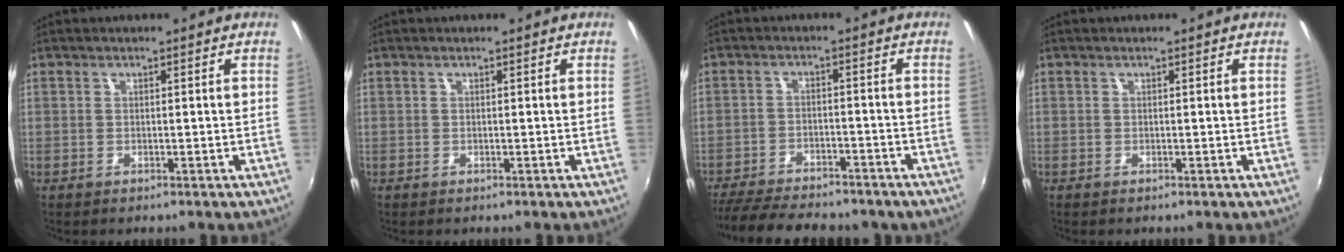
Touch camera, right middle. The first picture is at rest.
{"total": 0.0}
{"total": 16.6, "force": [-13.8, 5.1, 7.7], "torque": [-0.163, -0.031, -0.199]}
{"total": 0.0}